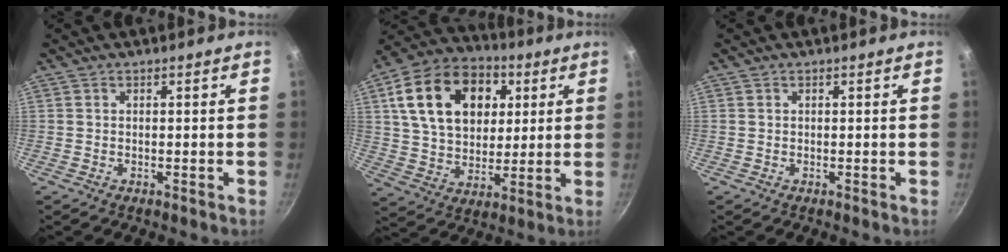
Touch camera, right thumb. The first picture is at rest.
{"total": 21.6, "force": [6.3, 15.2, 14.0], "torque": [-0.218, 0.007, 0.102]}
{"total": 0.0}